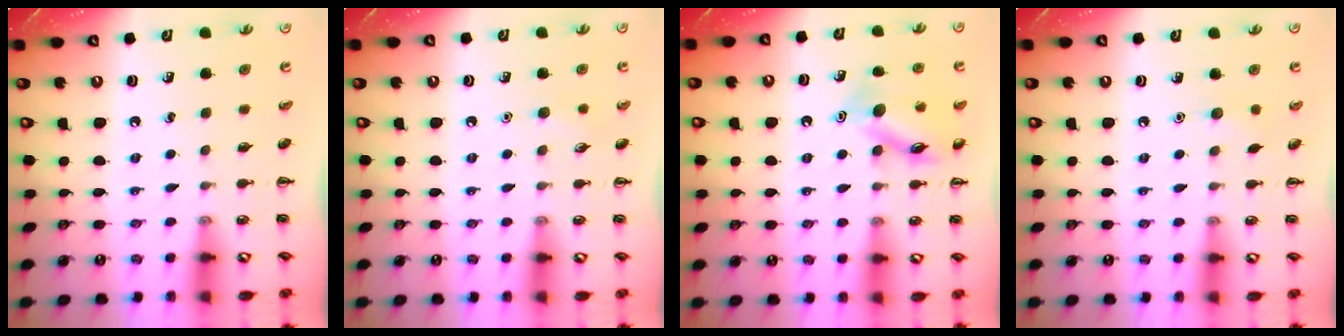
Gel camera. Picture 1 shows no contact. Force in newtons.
{"total": 4.6, "press": 4.5, "slide": 1.0}
{"total": 13.1, "press": 13.1, "slide": 0.7}
{"total": 4.3, "press": 4.1, "slide": 1.2}